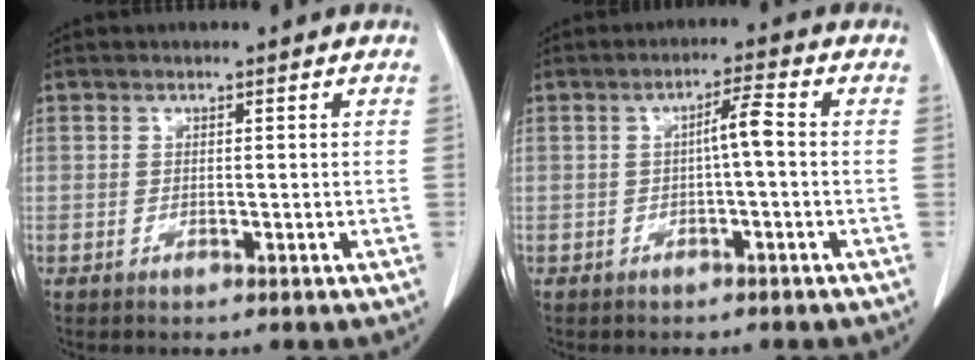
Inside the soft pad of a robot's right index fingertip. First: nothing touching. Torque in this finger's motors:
{"motor_torque": [0.39, -0.09, 0.22, 0.06]}